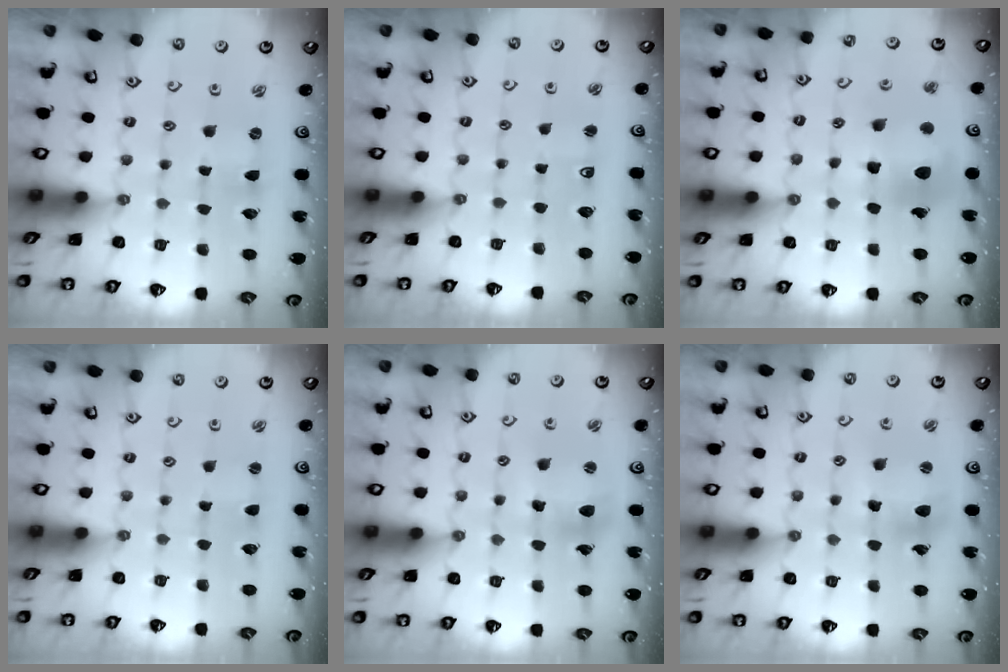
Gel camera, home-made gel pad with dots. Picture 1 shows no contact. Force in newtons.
{"total": 2.2, "press": 2.1, "slide": 0.6}
{"total": 11.5, "press": 11.4, "slide": 1.3}
{"total": 1.0, "press": 0.9, "slide": 0.1}
{"total": 9.2, "press": 9.1, "slide": 1.3}
{"total": 9.2, "press": 9.1, "slide": 1.3}